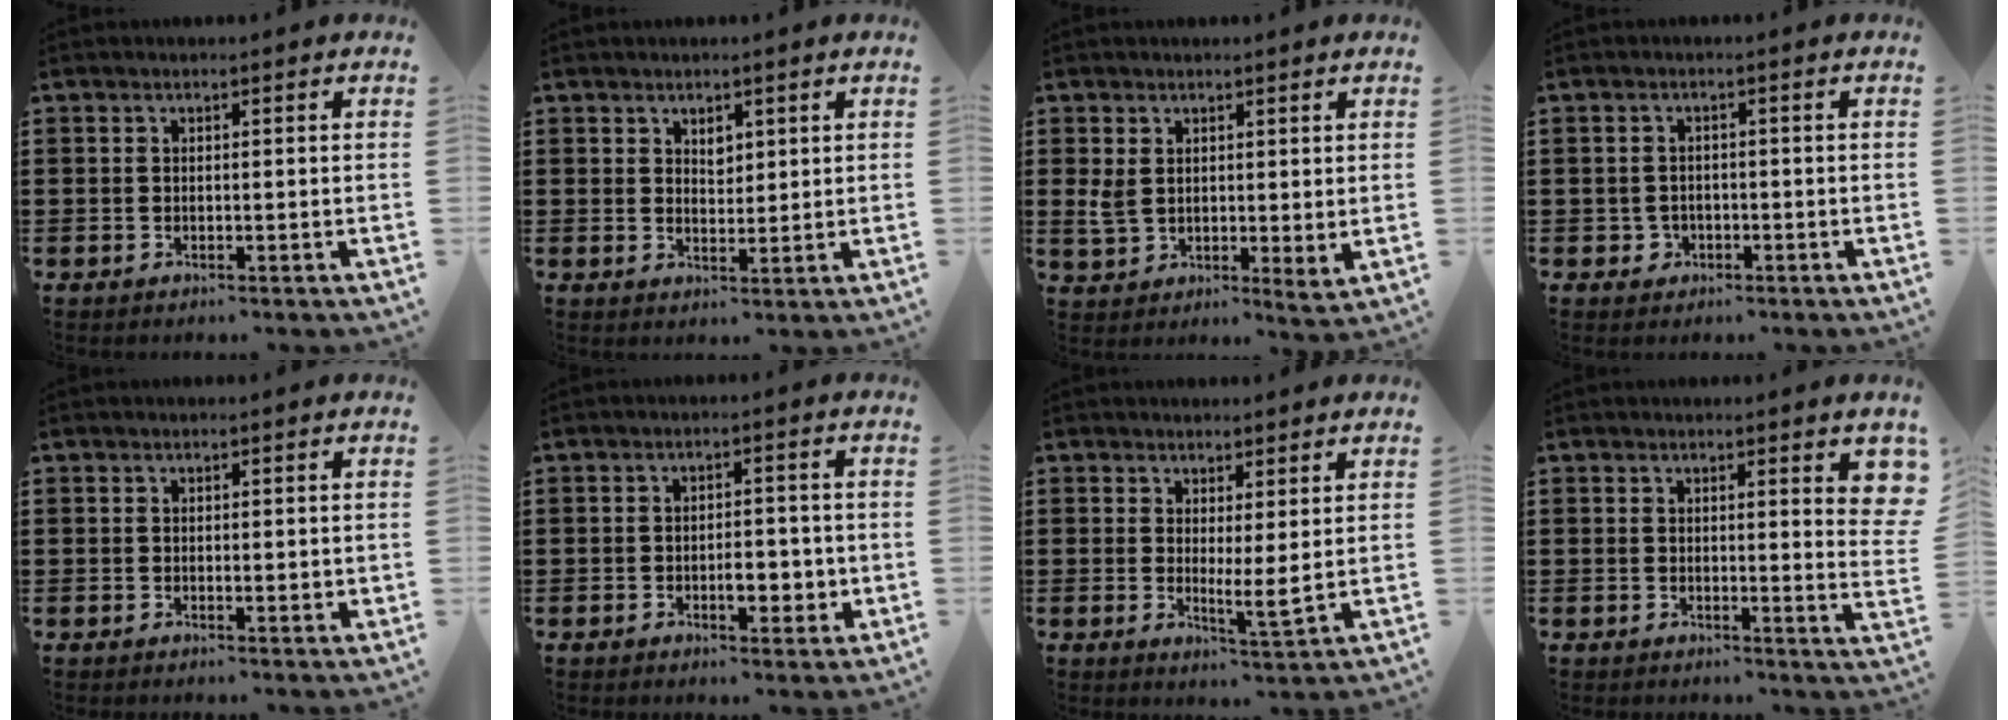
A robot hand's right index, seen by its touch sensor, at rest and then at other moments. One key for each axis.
{"total": 2.3, "fx": 1.5, "fy": 1.4, "fz": 1.1, "tx": -0.017, "ty": 0.001, "tz": 0.027}
{"total": 4.5, "fx": 2.1, "fy": 2.3, "fz": 3.2, "tx": -0.076, "ty": -0.002, "tz": 0.040}
{"total": 1.6, "fx": -0.7, "fy": 1.4, "fz": 0.3, "tx": -0.011, "ty": 0.001, "tz": -0.018}
{"total": 1.0, "fx": -0.1, "fy": 0.2, "fz": 1.0, "tx": -0.017, "ty": -0.002, "tz": -0.002}
{"total": 4.7, "fx": -1.2, "fy": 2.3, "fz": 3.9, "tx": -0.051, "ty": 0.000, "tz": -0.023}
{"total": 3.2, "fx": 1.3, "fy": 0.3, "fz": 2.9, "tx": -0.051, "ty": -0.011, "tz": 0.024}
{"total": 3.0, "fx": 1.6, "fy": 0.5, "fz": 2.5, "tx": -0.037, "ty": -0.006, "tz": 0.026}